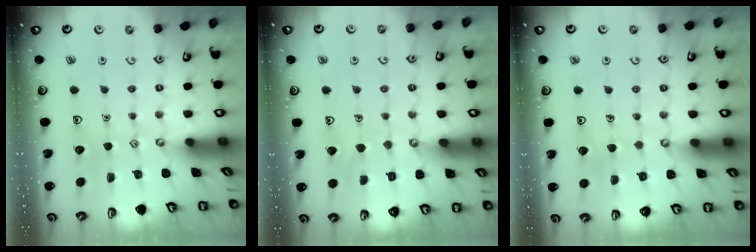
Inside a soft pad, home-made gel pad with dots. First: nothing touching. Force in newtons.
{"total": 5.6, "press": 5.6, "slide": 0.5}
{"total": 3.6, "press": 3.6, "slide": 0.1}